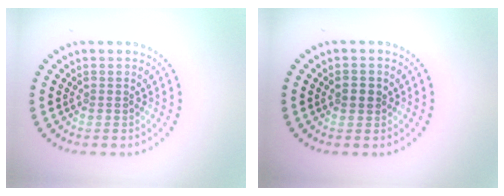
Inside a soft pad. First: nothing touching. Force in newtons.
{"total": 1.6, "press": 1.6, "slide": 0.3}